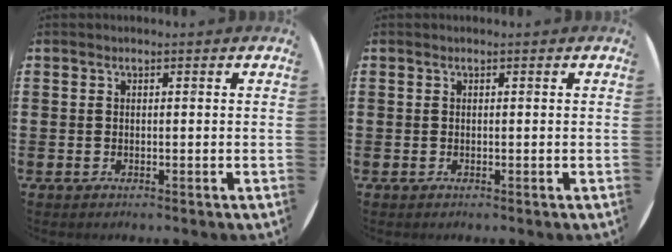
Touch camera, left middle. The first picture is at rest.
{"total": 0.0}